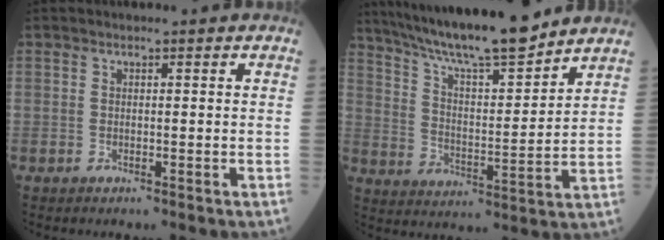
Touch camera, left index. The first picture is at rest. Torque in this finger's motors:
{"motor_torque": [0.20, -0.65, 0.29, 0.10]}